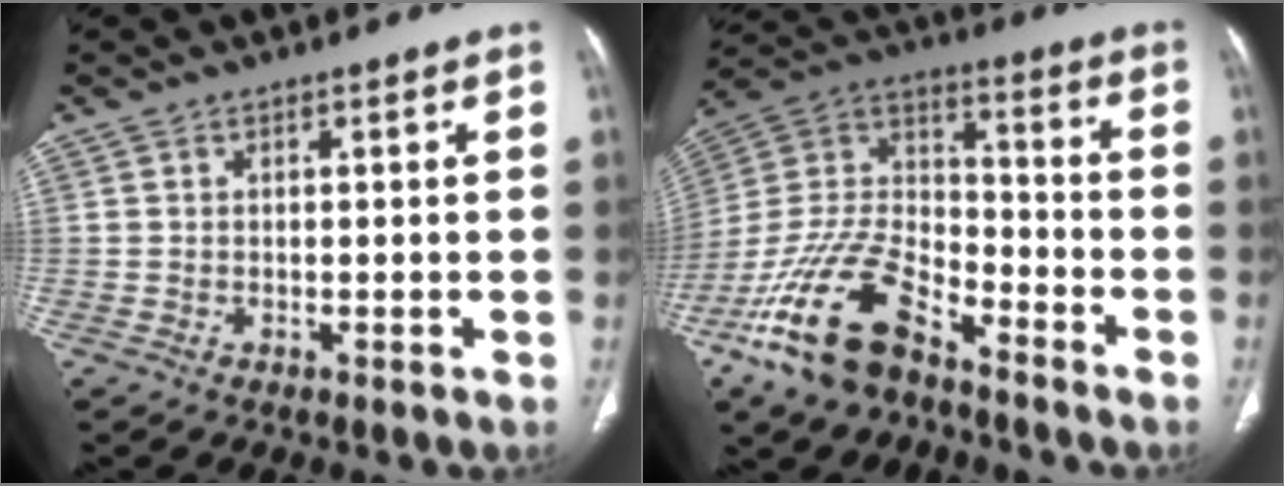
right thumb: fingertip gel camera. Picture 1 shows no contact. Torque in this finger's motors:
{"motor_torque": [3.20, 1.50, 1.55, -1.22, 0.57]}